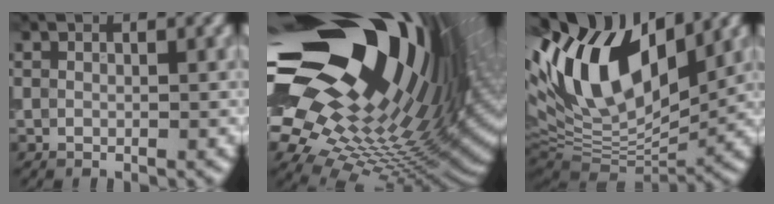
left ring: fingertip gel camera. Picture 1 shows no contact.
{"total": 21.9, "force": [6.7, 11.8, 17.2], "torque": [-0.281, 0.002, 0.112]}
{"total": 14.3, "force": [4.8, 7.1, 11.5], "torque": [-0.208, 0.019, 0.079]}